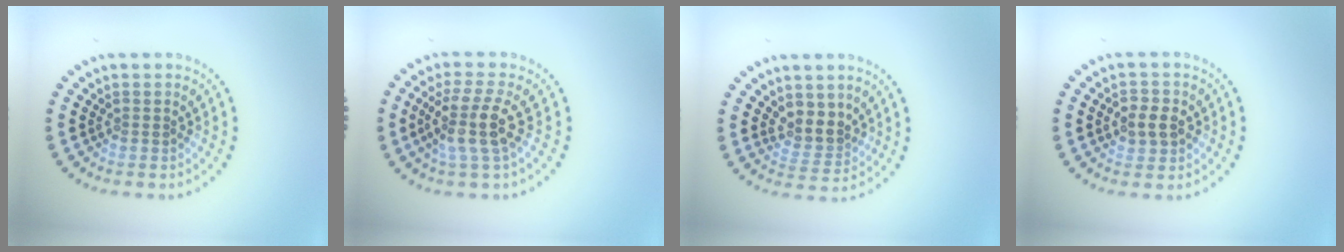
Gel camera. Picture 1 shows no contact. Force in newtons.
{"total": 3.8, "press": 3.0, "slide": 2.3}
{"total": 2.8, "press": 2.3, "slide": 1.6}
{"total": 2.6, "press": 2.5, "slide": 0.4}